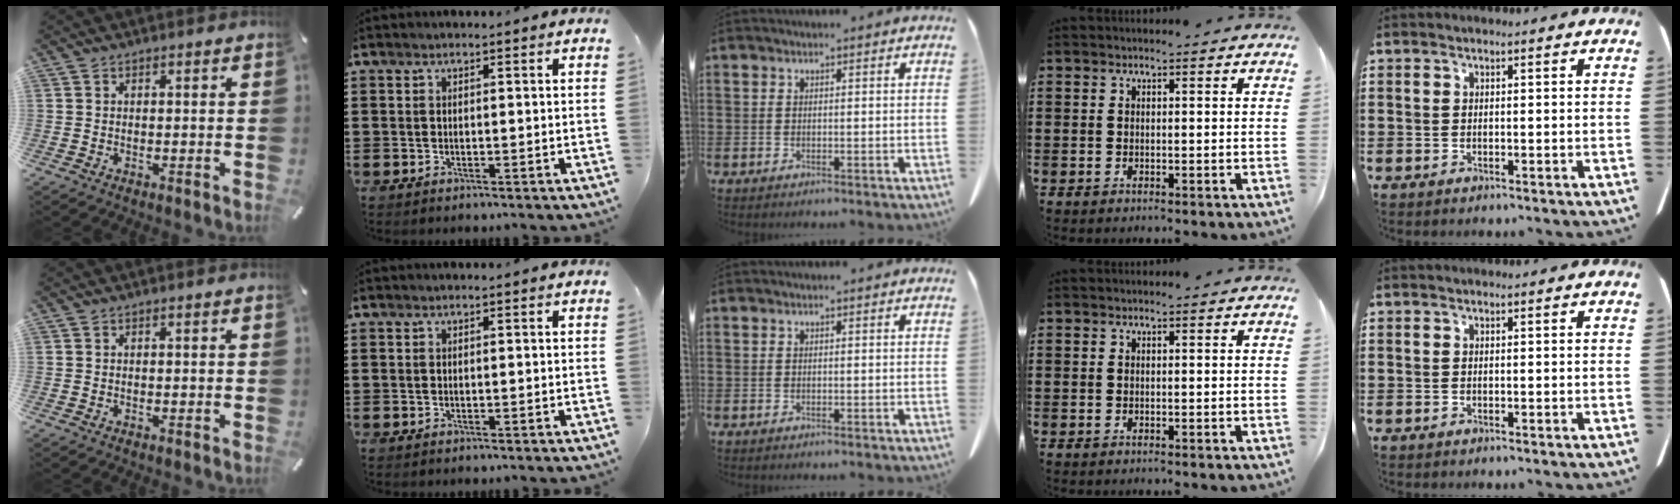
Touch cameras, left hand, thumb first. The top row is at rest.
{}